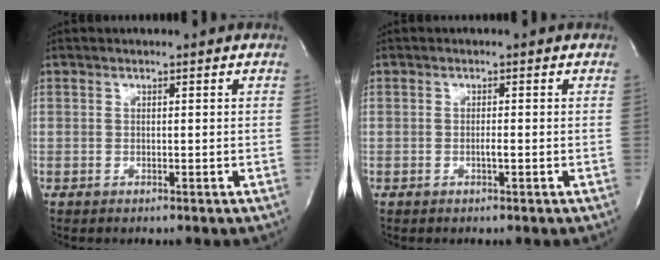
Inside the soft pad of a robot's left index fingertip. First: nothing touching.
{"total": 0.9, "force": [-0.3, 0.0, 0.8], "torque": [-0.016, 0.000, -0.006]}